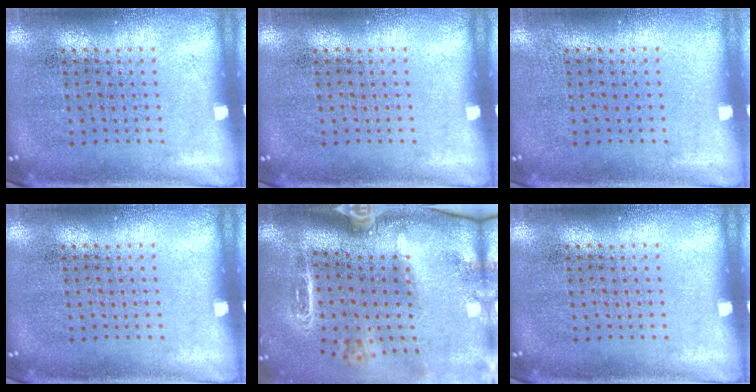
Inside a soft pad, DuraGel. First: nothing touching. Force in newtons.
{"total": 0.0}
{"total": 0.0}
{"total": 0.0}
{"total": 2.9, "press": 2.0, "slide": 2.0}
{"total": 0.0}